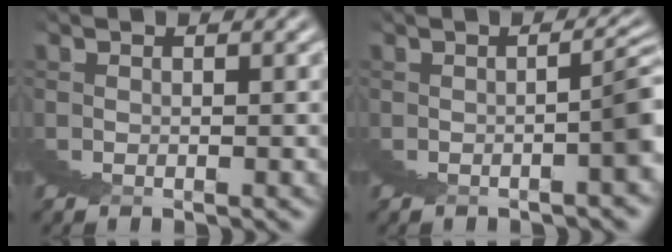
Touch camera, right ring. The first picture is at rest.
{"total": 2.3, "force": [-1.3, -0.6, 1.7], "torque": [-0.020, 0.014, -0.020]}